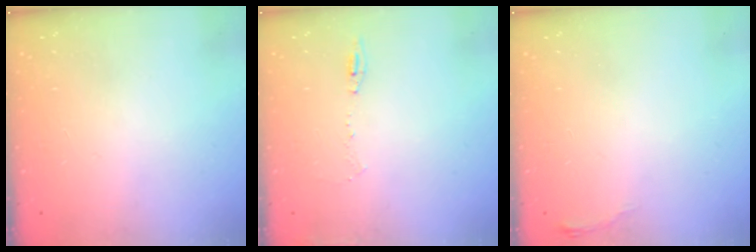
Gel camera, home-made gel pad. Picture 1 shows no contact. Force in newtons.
{"total": 6.2, "press": 6.0, "slide": 1.5}
{"total": 3.6, "press": 3.5, "slide": 0.5}